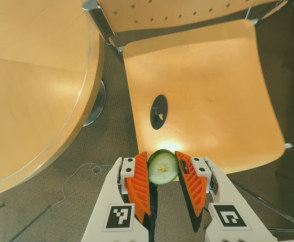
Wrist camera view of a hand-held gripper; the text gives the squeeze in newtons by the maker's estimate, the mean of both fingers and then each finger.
{"total": 6.2, "left": 6.0, "right": 6.4}